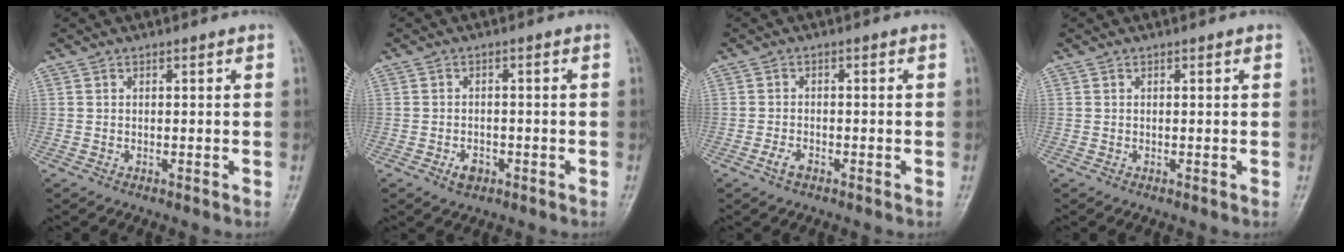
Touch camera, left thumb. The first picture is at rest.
{"total": 2.8, "force": [-1.4, 1.9, 1.5], "torque": [-0.019, 0.007, -0.020]}
{"total": 2.2, "force": [-1.3, 1.2, 1.4], "torque": [-0.030, 0.008, -0.026]}
{"total": 0.0}